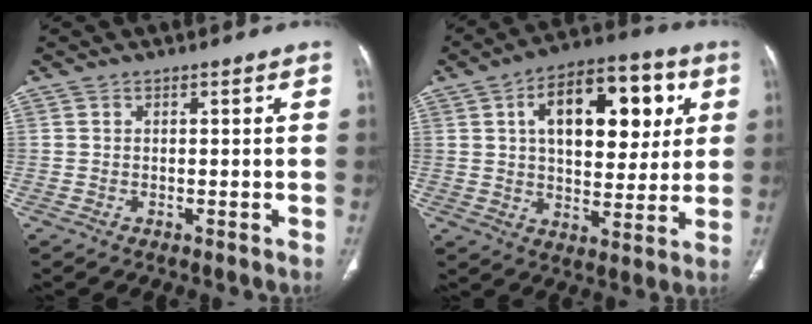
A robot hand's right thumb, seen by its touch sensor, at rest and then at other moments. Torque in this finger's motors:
{"motor_torque": [0.17, 4.84, 0.75, -0.52, 0.15]}